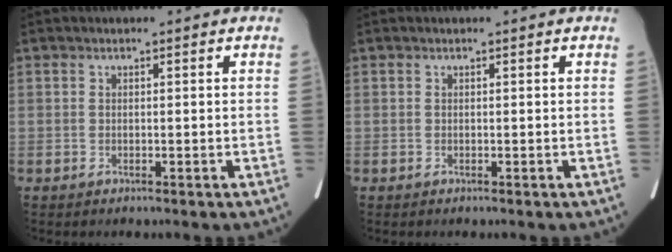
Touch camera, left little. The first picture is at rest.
{"total": 0.0}